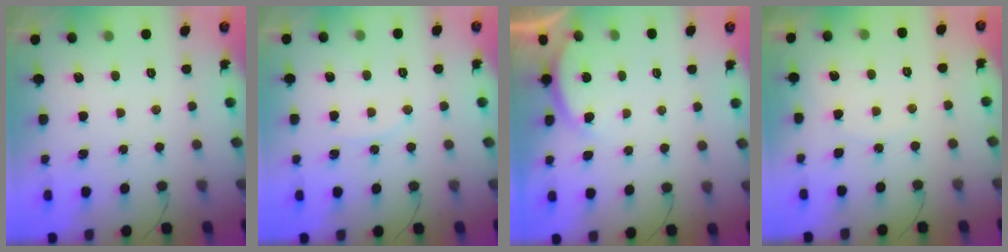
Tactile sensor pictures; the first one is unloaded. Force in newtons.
{"total": 5.0, "press": 5.0, "slide": 0.6}
{"total": 3.0, "press": 3.0, "slide": 0.6}
{"total": 4.2, "press": 4.1, "slide": 0.5}